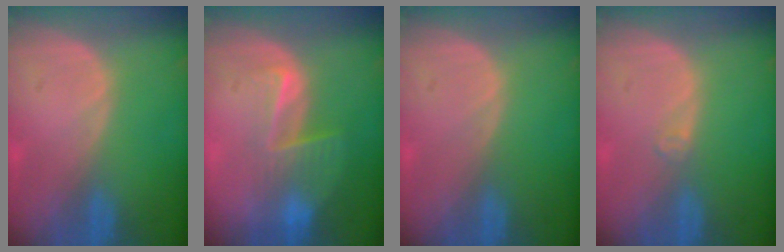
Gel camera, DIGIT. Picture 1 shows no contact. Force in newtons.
{"total": 6.6, "press": 5.6, "slide": 3.6}
{"total": 0.0}
{"total": 1.1, "press": 0.8, "slide": 0.7}